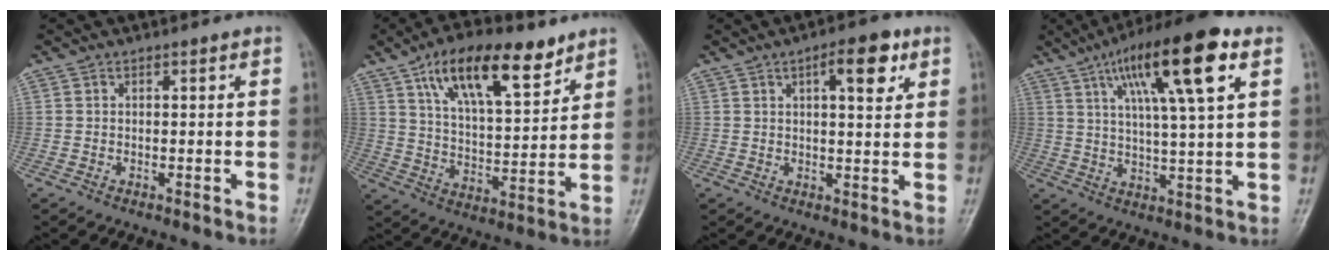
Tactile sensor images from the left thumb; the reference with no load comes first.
{"total": 17.1, "force": [10.0, 6.8, 12.1], "torque": [-0.171, -0.037, 0.173]}
{"total": 7.3, "force": [3.3, 2.6, 5.9], "torque": [-0.068, -0.009, 0.042]}
{"total": 17.2, "force": [7.6, 3.4, 15.1], "torque": [-0.247, -0.006, 0.122]}